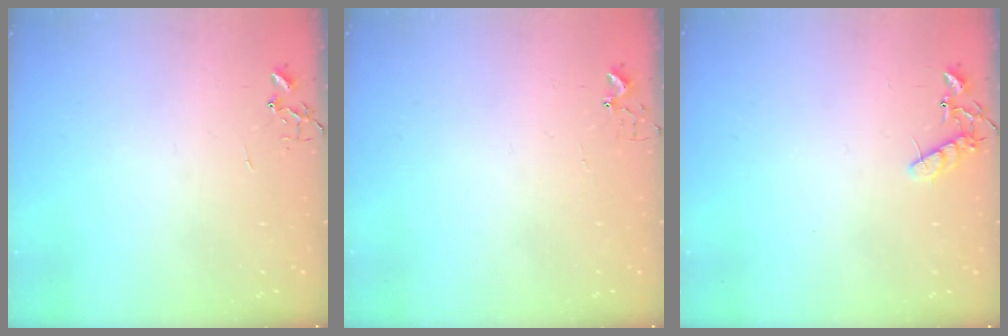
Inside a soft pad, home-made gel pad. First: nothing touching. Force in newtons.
{"total": 2.7, "press": 2.7, "slide": 0.3}
{"total": 8.1, "press": 8.1, "slide": 0.3}